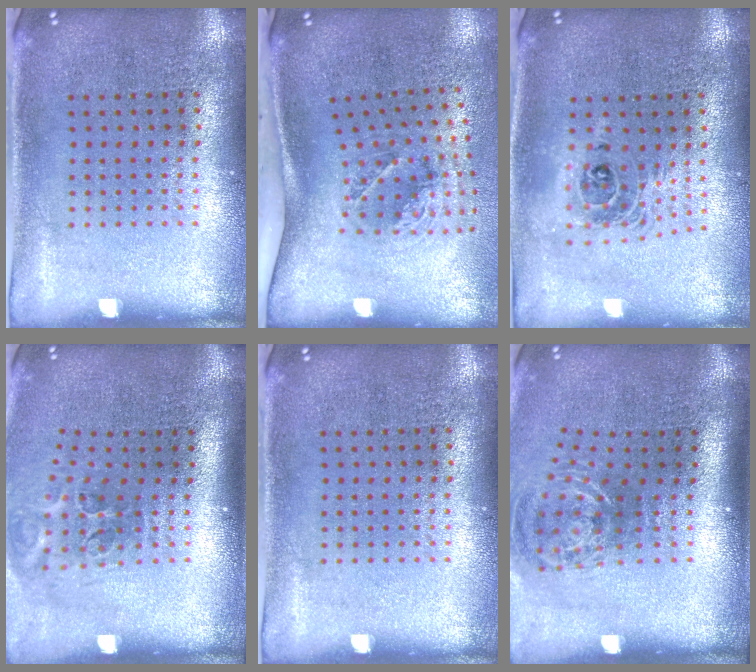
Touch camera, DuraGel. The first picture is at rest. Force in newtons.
{"total": 1.9, "press": 1.2, "slide": 1.4}
{"total": 1.9, "press": 1.4, "slide": 1.2}
{"total": 2.0, "press": 1.2, "slide": 1.6}
{"total": 0.0}
{"total": 1.6, "press": 1.2, "slide": 1.1}